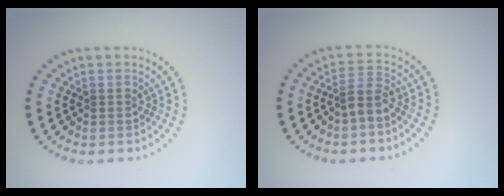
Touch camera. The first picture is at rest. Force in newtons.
{"total": 2.2, "press": 1.7, "slide": 1.4}